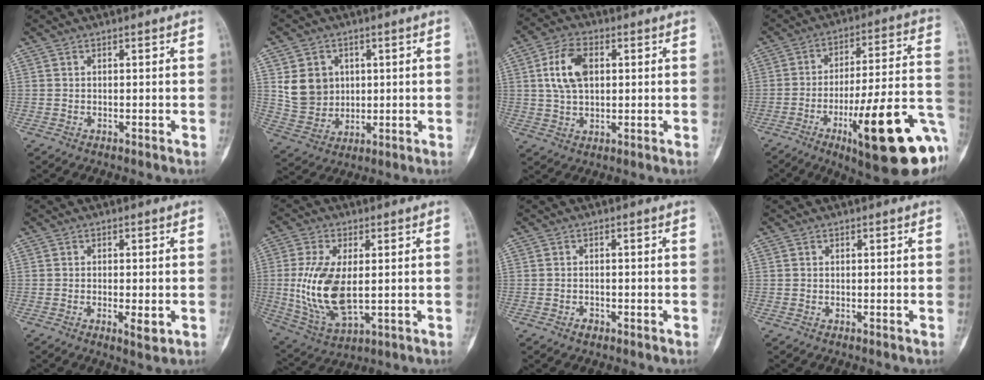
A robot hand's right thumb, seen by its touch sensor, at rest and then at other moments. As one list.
[{"total": 9.4, "force": [2.1, 8.2, 4.1], "torque": [-0.042, -0.010, 0.055]}, {"total": 9.4, "force": [1.9, 5.8, 7.1], "torque": [-0.129, 0.007, 0.036]}, {"total": 25.5, "force": [-9.6, 5.6, 23.0], "torque": [-0.284, 0.032, -0.133]}, {"total": 3.0, "force": [-0.8, 1.0, 2.7], "torque": [-0.042, -0.005, -0.014]}, {"total": 14.2, "force": [0.1, 7.1, 12.2], "torque": [-0.252, -0.012, 0.017]}, {"total": 1.2, "force": [-0.8, 0.8, 0.5], "torque": [-0.004, 0.005, -0.013]}, {"total": 0.0}]